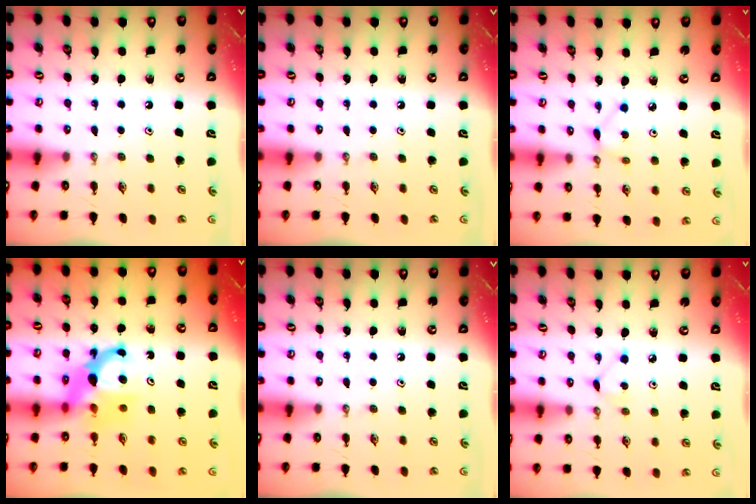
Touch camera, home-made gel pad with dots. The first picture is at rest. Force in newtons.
{"total": 0.0}
{"total": 2.8, "press": 2.8, "slide": 0.3}
{"total": 7.2, "press": 7.2, "slide": 0.1}
{"total": 0.0}
{"total": 3.2, "press": 3.2, "slide": 0.5}